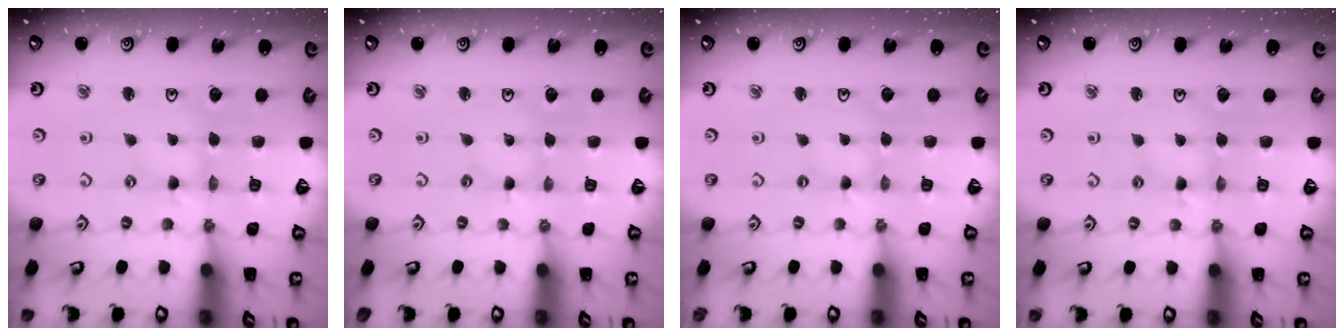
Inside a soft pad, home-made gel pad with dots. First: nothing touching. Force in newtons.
{"total": 0.0}
{"total": 0.0}
{"total": 2.9, "press": 2.9, "slide": 0.3}